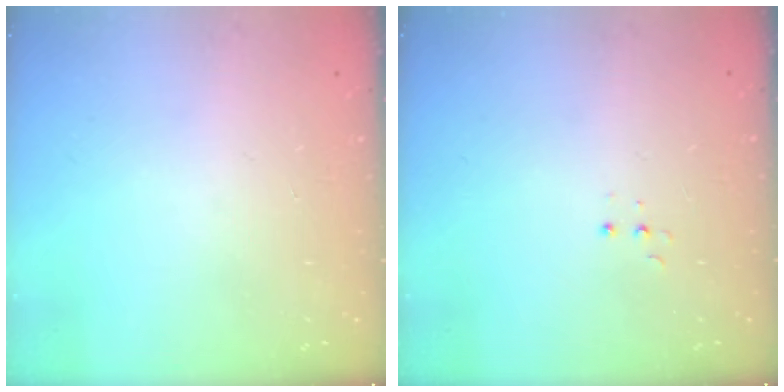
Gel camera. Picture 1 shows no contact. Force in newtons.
{"total": 3.0, "press": 2.9, "slide": 0.7}